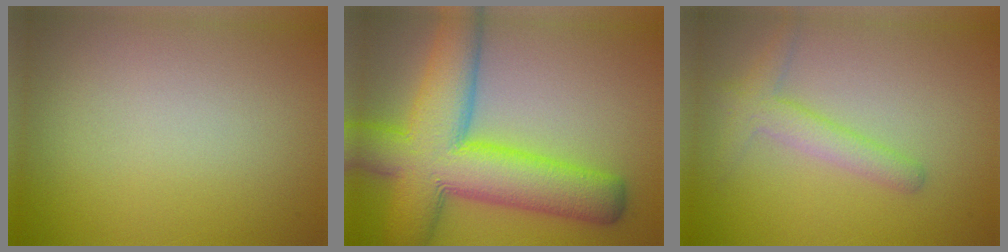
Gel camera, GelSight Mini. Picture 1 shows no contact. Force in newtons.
{"total": 11.2, "press": 11.2, "slide": 0.4}
{"total": 2.5, "press": 2.5, "slide": 0.1}